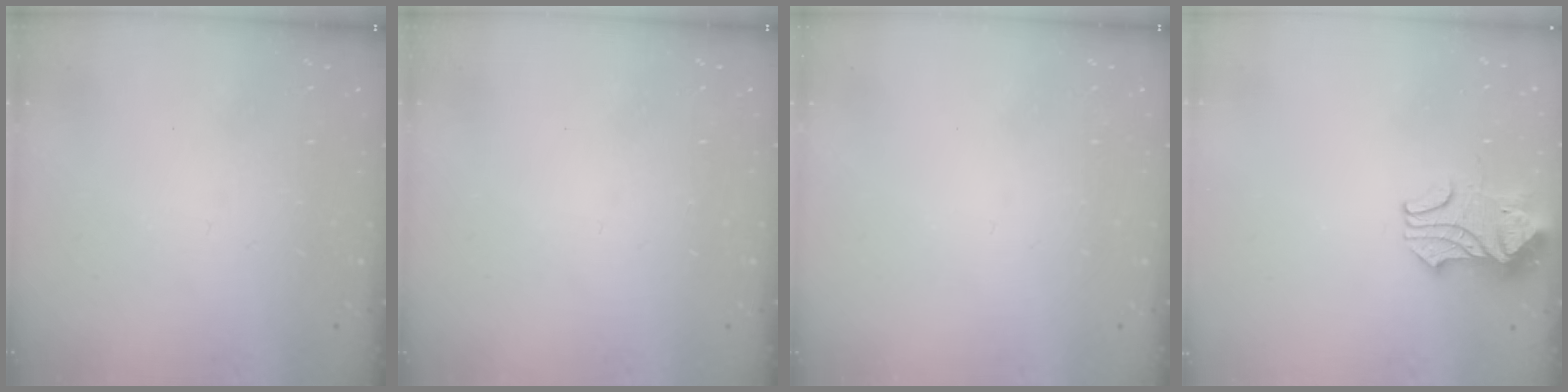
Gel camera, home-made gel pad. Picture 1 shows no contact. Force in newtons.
{"total": 0.0}
{"total": 0.0}
{"total": 2.2, "press": 2.0, "slide": 0.8}